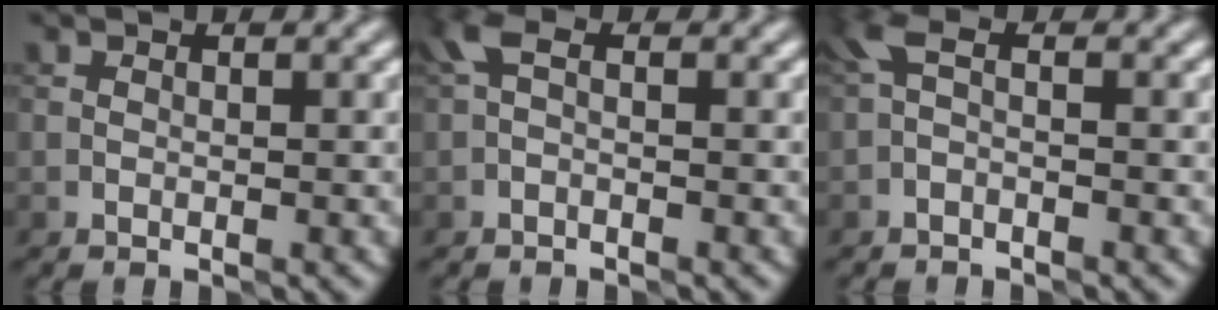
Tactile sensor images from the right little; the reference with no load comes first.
{"total": 1.3, "force": [-0.3, 0.5, 1.1], "torque": [-0.026, 0.005, -0.009]}
{"total": 1.6, "force": [-0.6, 0.5, 1.4], "torque": [-0.037, 0.005, -0.017]}